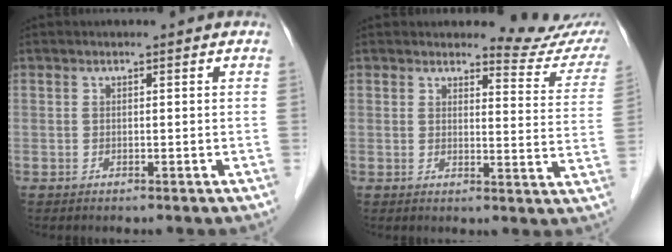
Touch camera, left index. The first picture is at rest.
{"total": 8.9, "force": [8.9, 1.0, 0.5], "torque": [0.012, -0.068, 0.075]}